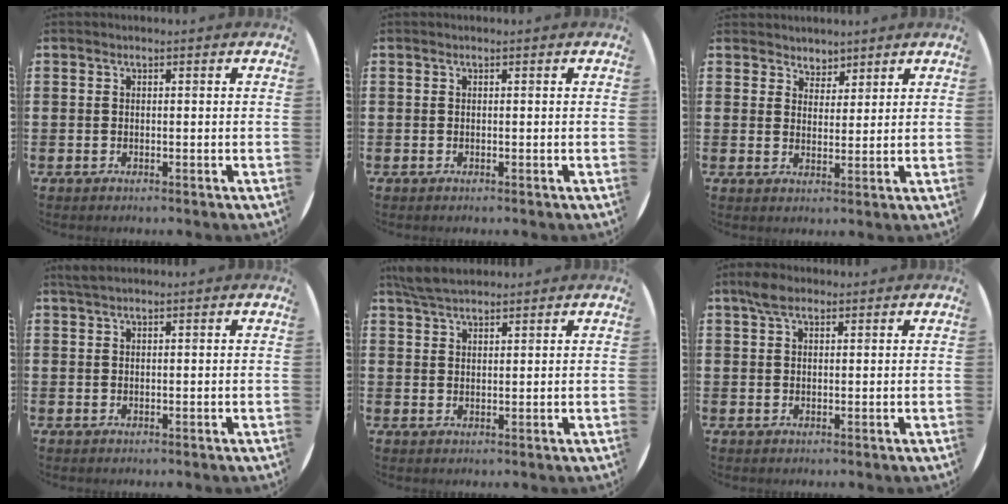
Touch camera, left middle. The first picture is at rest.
{"total": 0.0}
{"total": 3.3, "force": [3.0, 1.5, -0.3], "torque": [-0.002, -0.004, 0.057]}
{"total": 1.1, "force": [1.0, 0.1, 0.6], "torque": [-0.013, 0.003, 0.018]}
{"total": 4.4, "force": [3.9, 1.0, 1.7], "torque": [-0.042, -0.002, 0.073]}
{"total": 2.9, "force": [2.1, 1.4, 1.5], "torque": [-0.026, 0.004, 0.036]}